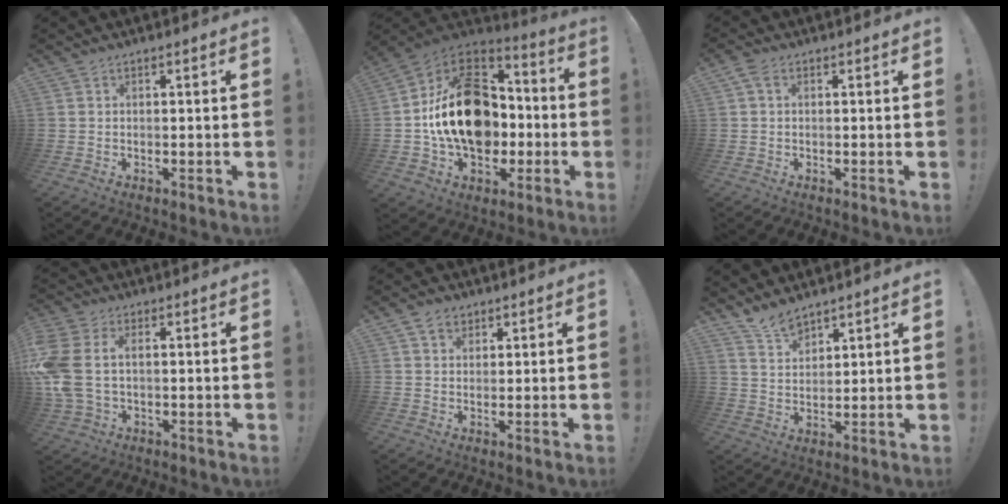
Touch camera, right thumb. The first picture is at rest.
{"total": 24.6, "force": [-0.3, 17.4, 17.4], "torque": [-0.286, 0.024, 0.008]}
{"total": 2.2, "force": [0.6, 1.4, 1.6], "torque": [-0.029, 0.003, 0.009]}
{"total": 10.8, "force": [0.8, 7.1, 8.0], "torque": [-0.183, -0.005, 0.017]}
{"total": 4.1, "force": [2.5, 3.0, 1.3], "torque": [-0.016, -0.007, 0.045]}
{"total": 6.9, "force": [6.1, 2.5, 2.2], "torque": [-0.041, -0.040, 0.114]}